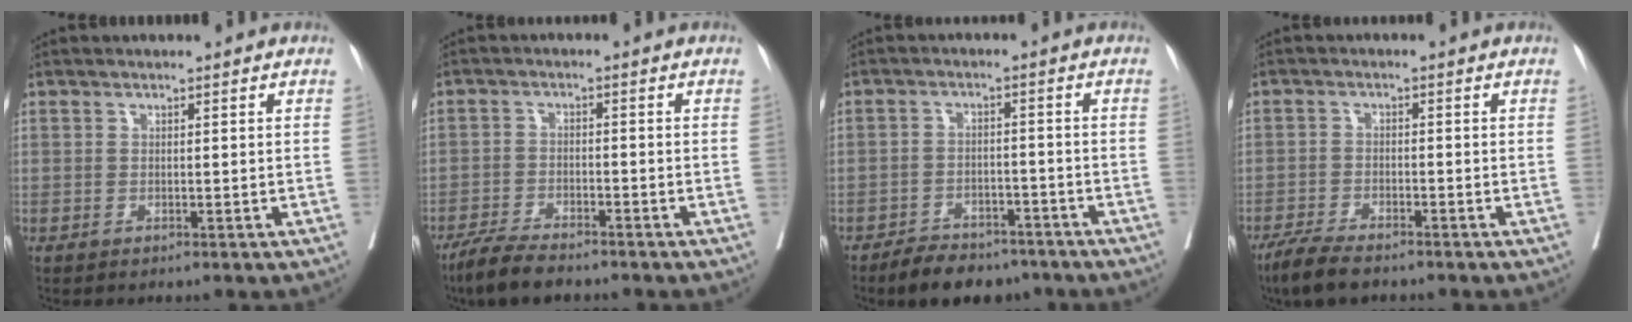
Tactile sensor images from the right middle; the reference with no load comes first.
{"total": 6.9, "force": [-5.7, 1.1, 3.6], "torque": [-0.069, -0.018, -0.103]}
{"total": 8.7, "force": [-7.2, 3.5, 3.2], "torque": [-0.044, -0.001, -0.108]}
{"total": 6.1, "force": [-4.9, 1.1, 3.4], "torque": [-0.066, -0.016, -0.087]}